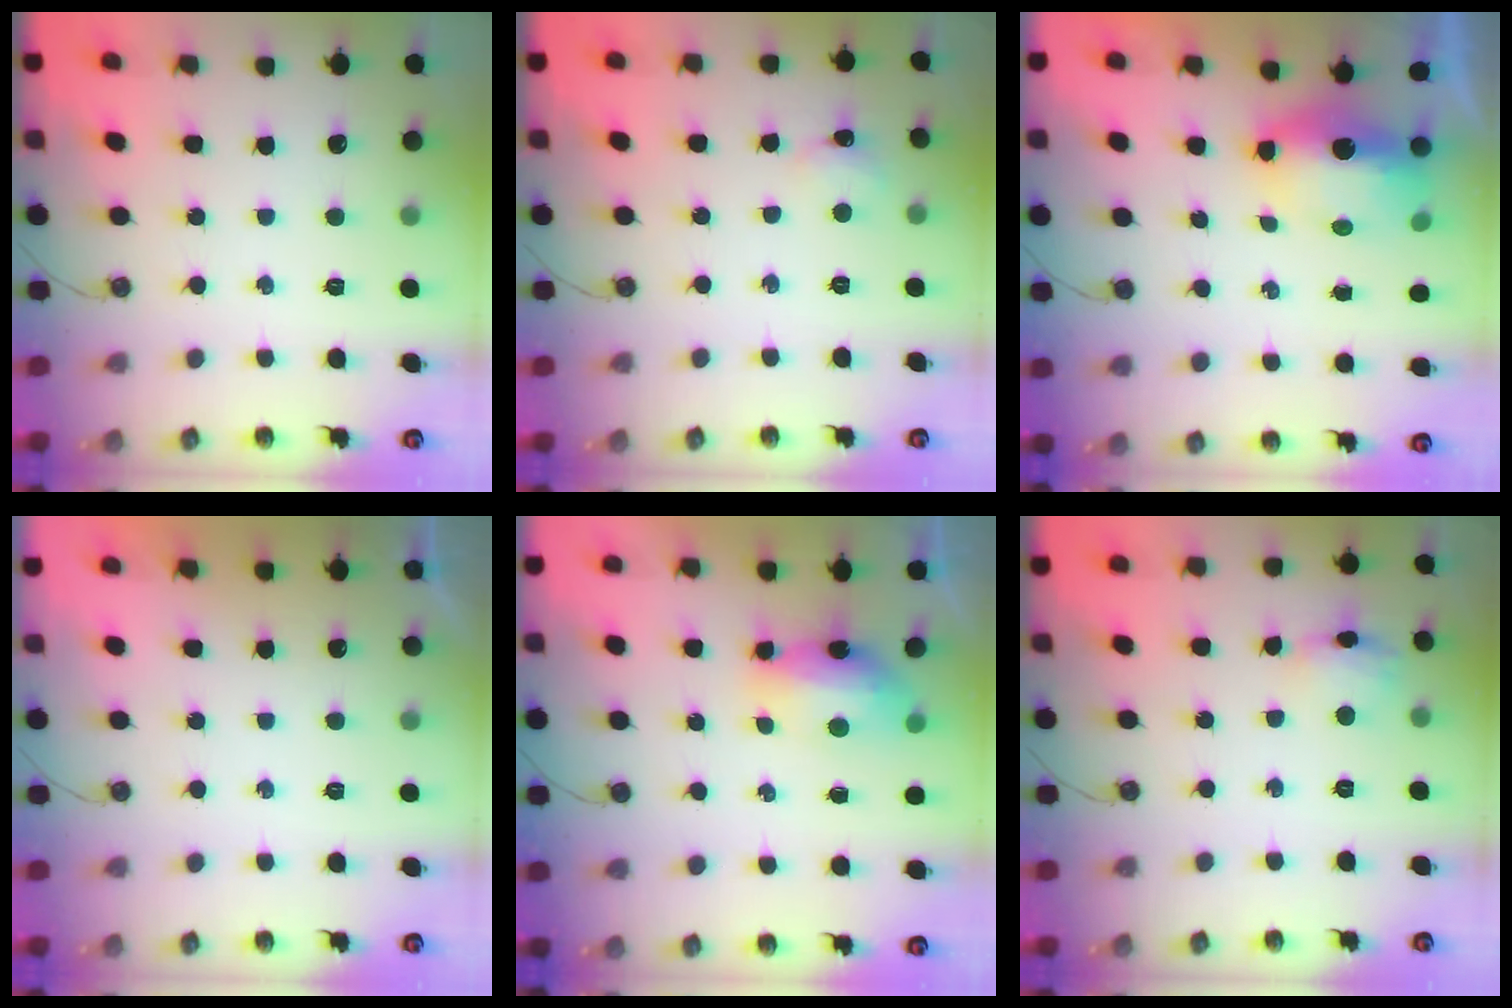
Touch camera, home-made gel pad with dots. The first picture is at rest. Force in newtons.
{"total": 2.5, "press": 2.4, "slide": 0.5}
{"total": 8.1, "press": 7.6, "slide": 2.8}
{"total": 0.0}
{"total": 16.8, "press": 10.4, "slide": 13.1}
{"total": 6.1, "press": 6.0, "slide": 1.2}